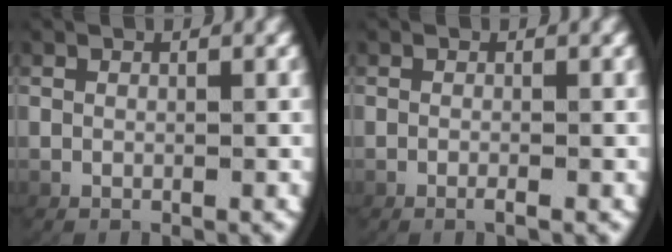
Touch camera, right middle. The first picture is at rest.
{"total": 1.1, "force": [-0.8, 0.3, 0.7], "torque": [-0.015, 0.005, -0.017]}